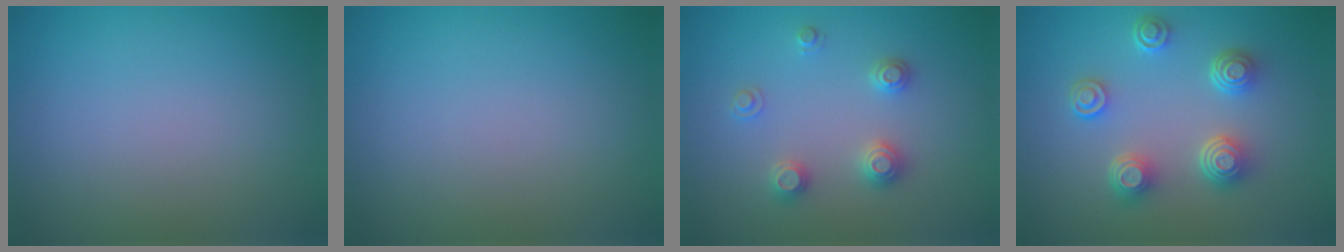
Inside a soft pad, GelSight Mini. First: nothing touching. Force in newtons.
{"total": 0.0}
{"total": 2.5, "press": 2.5, "slide": 0.3}
{"total": 4.6, "press": 3.6, "slide": 2.9}